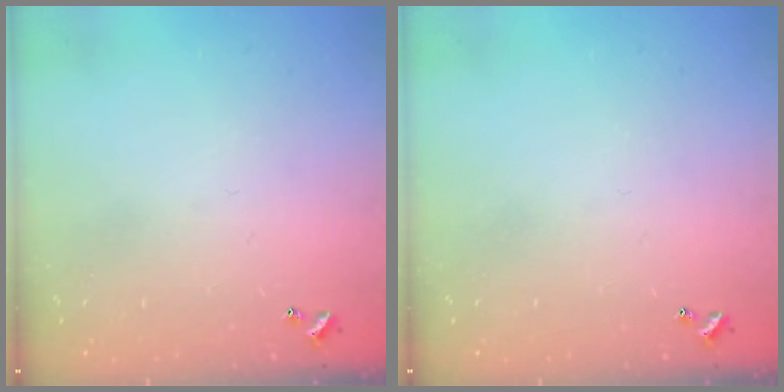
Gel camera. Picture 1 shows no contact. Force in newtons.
{"total": 0.0}